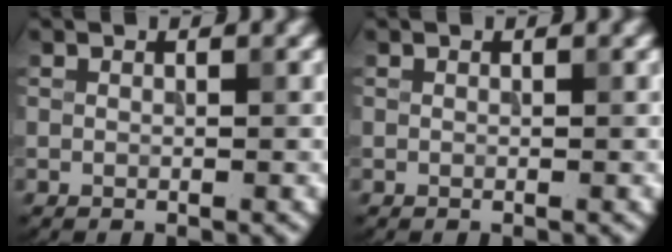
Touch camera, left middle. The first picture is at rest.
{"total": 0.0}